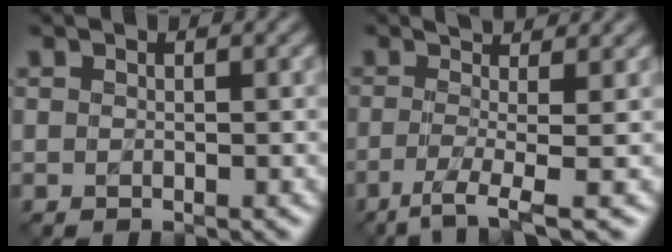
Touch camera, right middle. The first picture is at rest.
{"total": 4.6, "force": [-1.1, 1.0, 4.4], "torque": [-0.075, -0.003, -0.031]}